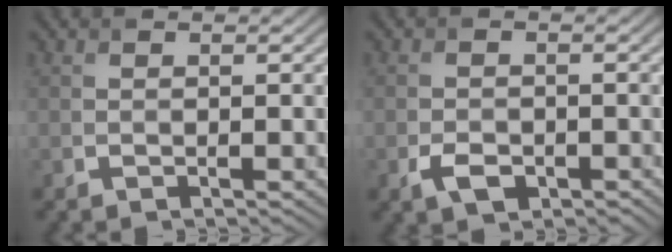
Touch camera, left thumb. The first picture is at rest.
{"total": 2.9, "force": [-1.4, 1.8, 1.7], "torque": [-0.038, -0.007, -0.028]}